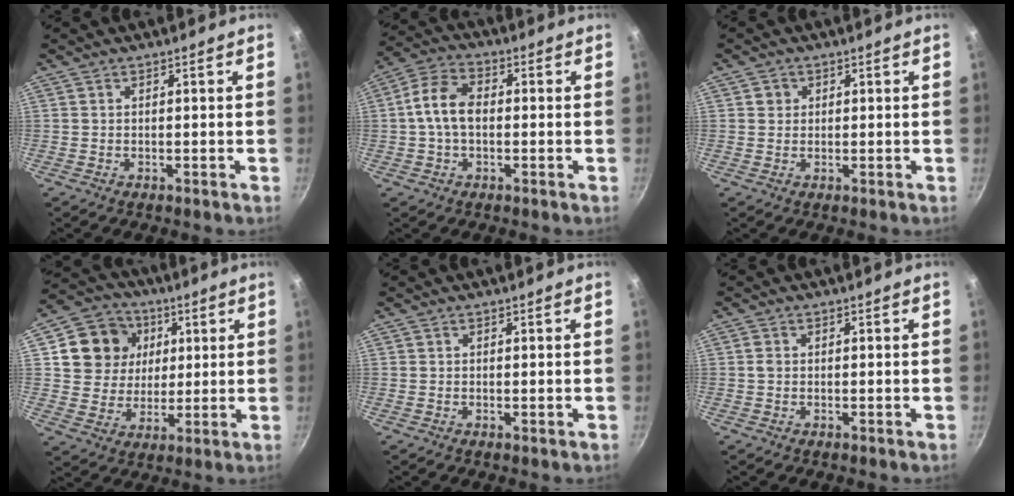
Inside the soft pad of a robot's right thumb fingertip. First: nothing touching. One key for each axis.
{"total": 8.9, "fx": 0.0, "fy": 5.6, "fz": 6.8, "tx": -0.127, "ty": 0.028, "tz": -0.011}
{"total": 1.9, "fx": 0.5, "fy": 1.8, "fz": 0.4, "tx": 0.003, "ty": 0.003, "tz": 0.005}
{"total": 13.0, "fx": 3.9, "fy": 11.4, "fz": 4.8, "tx": -0.061, "ty": 0.000, "tz": 0.065}
{"total": 0.0}
{"total": 1.2, "fx": 0.0, "fy": 0.9, "fz": 0.8, "tx": -0.017, "ty": 0.004, "tz": -0.001}